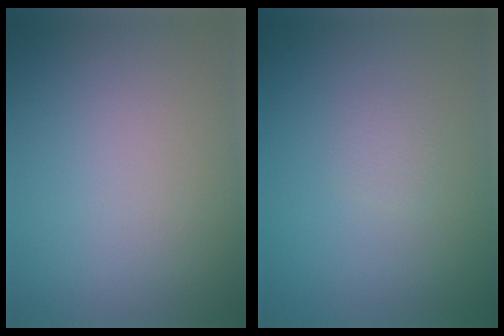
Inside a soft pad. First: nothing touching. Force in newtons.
{"total": 0.7, "press": 0.7, "slide": 0.0}